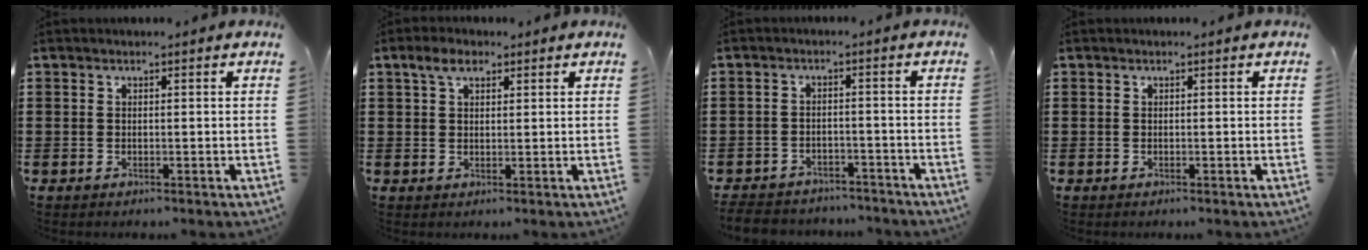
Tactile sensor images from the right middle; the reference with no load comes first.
{"total": 3.5, "force": [2.2, 1.7, 2.2], "torque": [-0.039, 0.005, 0.037]}
{"total": 3.7, "force": [-3.6, 0.8, 0.1], "torque": [-0.011, -0.002, -0.080]}
{"total": 0.0}